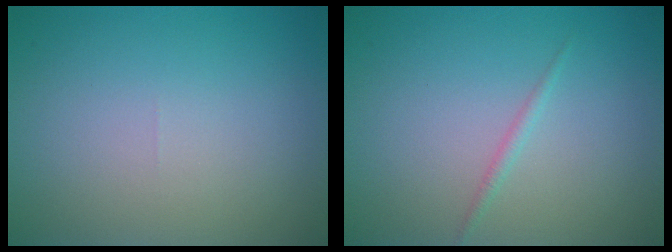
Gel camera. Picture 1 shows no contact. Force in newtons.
{"total": 0.8, "press": 0.8, "slide": 0.1}